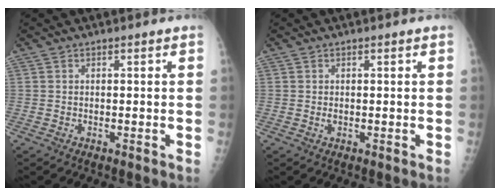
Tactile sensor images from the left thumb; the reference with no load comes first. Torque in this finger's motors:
{"motor_torque": [0.08, -0.22, 0.45, -0.09, 0.00]}